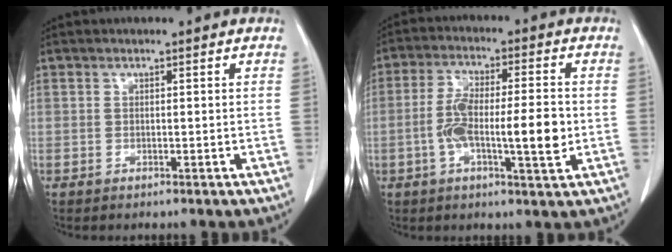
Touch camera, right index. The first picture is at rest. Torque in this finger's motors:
{"motor_torque": [0.21, -0.12, 0.18, 0.10]}